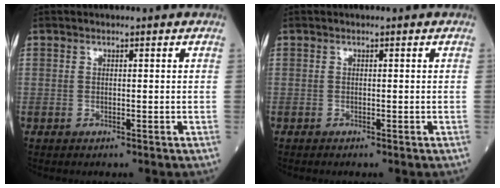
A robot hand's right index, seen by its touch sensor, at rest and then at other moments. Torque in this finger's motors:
{"motor_torque": [-0.13, -0.15, 0.12, -0.01]}